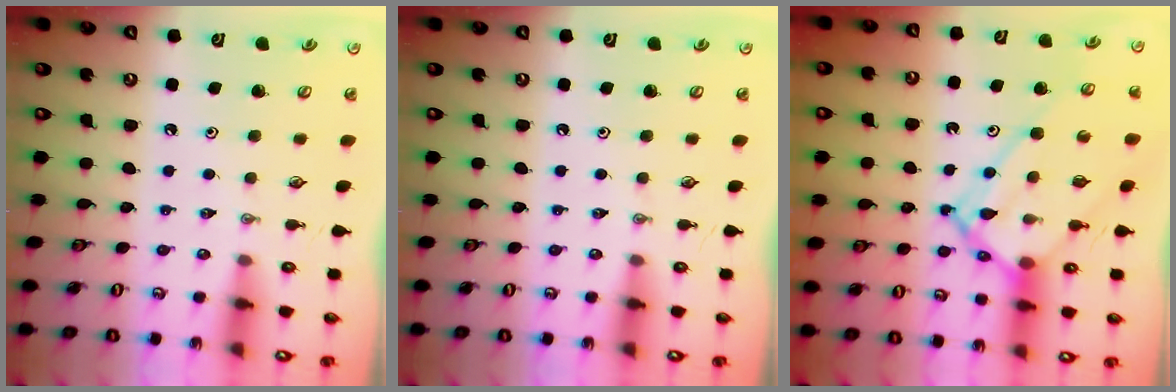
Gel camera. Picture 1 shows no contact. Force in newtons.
{"total": 0.0}
{"total": 14.4, "press": 14.4, "slide": 1.4}